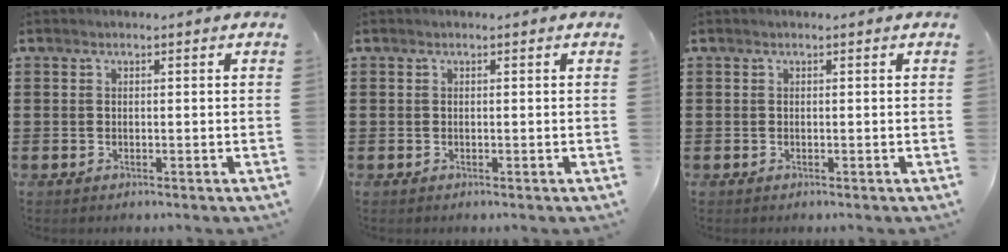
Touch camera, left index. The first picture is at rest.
{"total": 0.0}
{"total": 0.0}